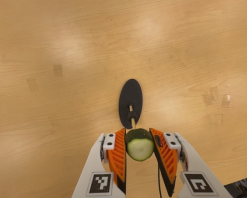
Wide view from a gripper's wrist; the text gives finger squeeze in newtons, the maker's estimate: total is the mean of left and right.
{"total": 9.9, "left": 8.5, "right": 11.3}